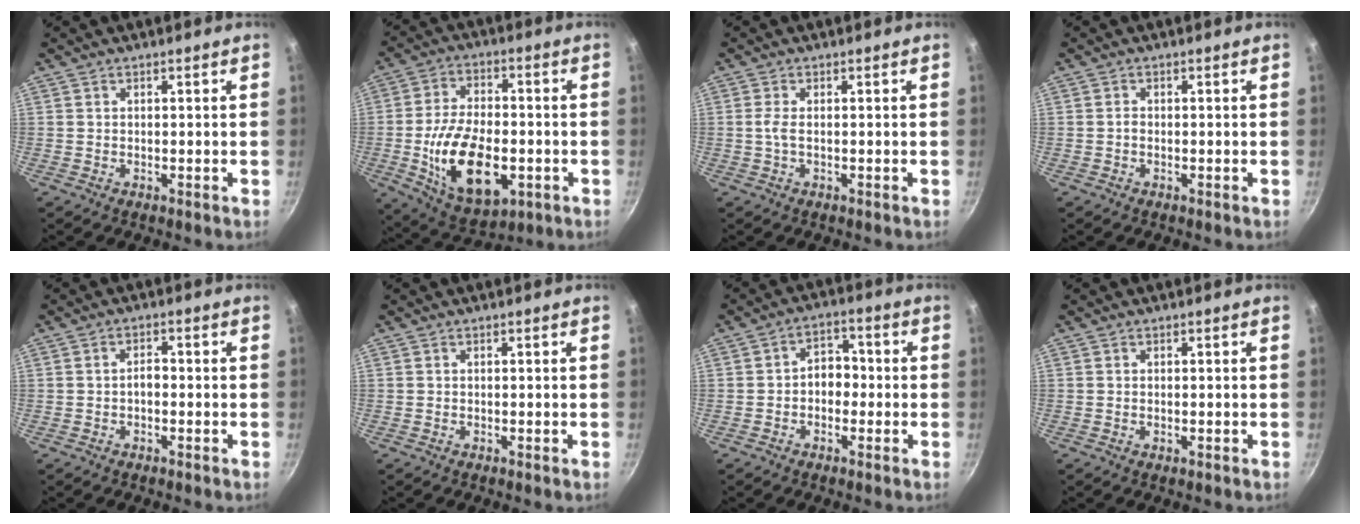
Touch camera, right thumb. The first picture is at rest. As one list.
[{"total": 18.3, "force": [-4.1, 10.1, 14.7], "torque": [-0.247, 0.008, -0.059]}, {"total": 1.8, "force": [-0.1, 0.5, 1.7], "torque": [-0.041, 0.001, -0.002]}, {"total": 0.7, "force": [-0.2, 0.5, 0.4], "torque": [-0.007, 0.005, -0.006]}, {"total": 2.1, "force": [-0.6, 1.2, 1.6], "torque": [-0.018, 0.014, -0.012]}, {"total": 0.0}, {"total": 5.3, "force": [-0.9, 4.1, 3.3], "torque": [-0.013, 0.020, -0.023]}, {"total": 0.5, "force": [-0.1, 0.2, 0.5], "torque": [-0.008, 0.001, -0.003]}]